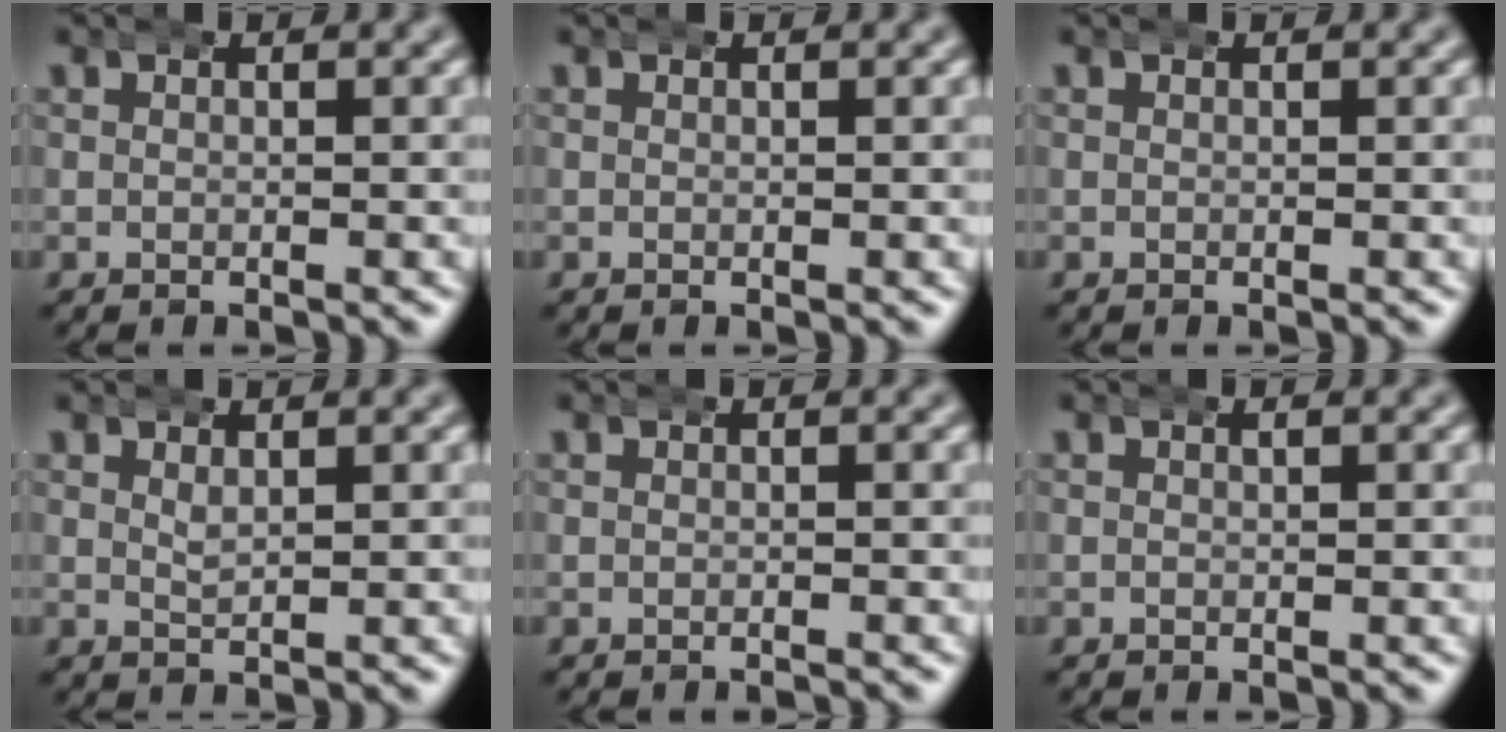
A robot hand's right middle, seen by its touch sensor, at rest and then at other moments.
{"total": 0.0}
{"total": 0.0}
{"total": 0.9, "force": [0.7, 0.2, 0.5], "torque": [-0.014, -0.012, 0.018]}
{"total": 0.5, "force": [-0.5, -0.1, 0.0], "torque": [0.002, 0.002, -0.010]}
{"total": 0.0}